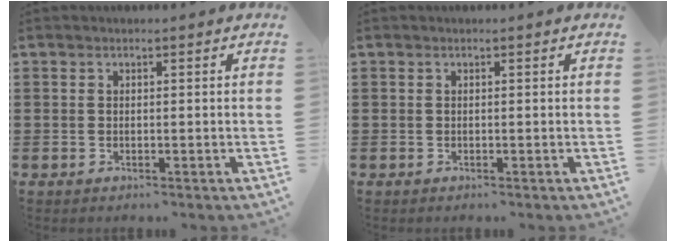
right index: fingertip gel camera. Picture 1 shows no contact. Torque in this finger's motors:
{"motor_torque": [0.19, -0.13, 0.02, 0.01]}